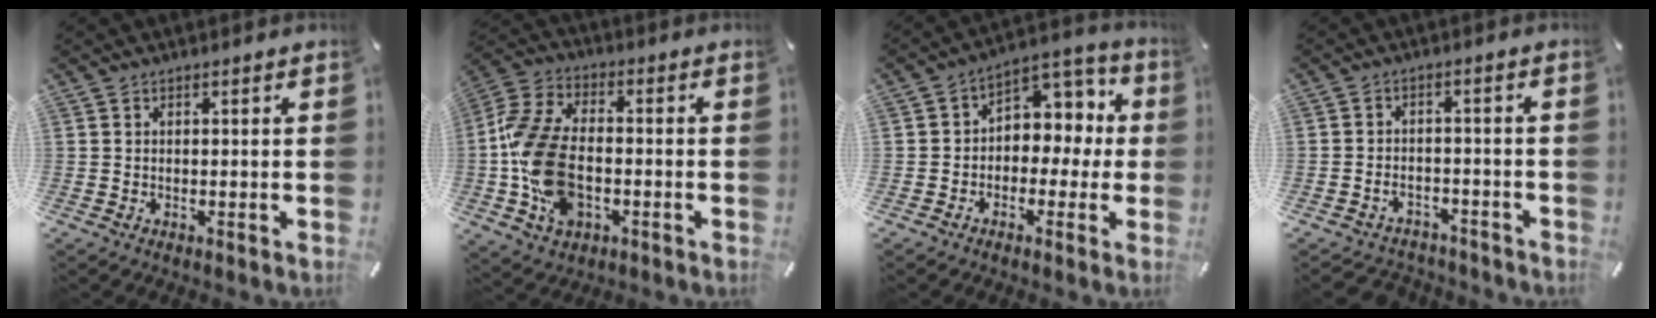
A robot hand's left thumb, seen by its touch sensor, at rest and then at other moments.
{"total": 15.6, "force": [-3.2, 10.5, 11.1], "torque": [-0.250, 0.009, -0.056]}
{"total": 6.9, "force": [0.1, 6.4, 2.8], "torque": [-0.038, -0.002, 0.000]}
{"total": 3.4, "force": [-2.1, 2.5, 0.9], "torque": [-0.021, 0.005, -0.043]}